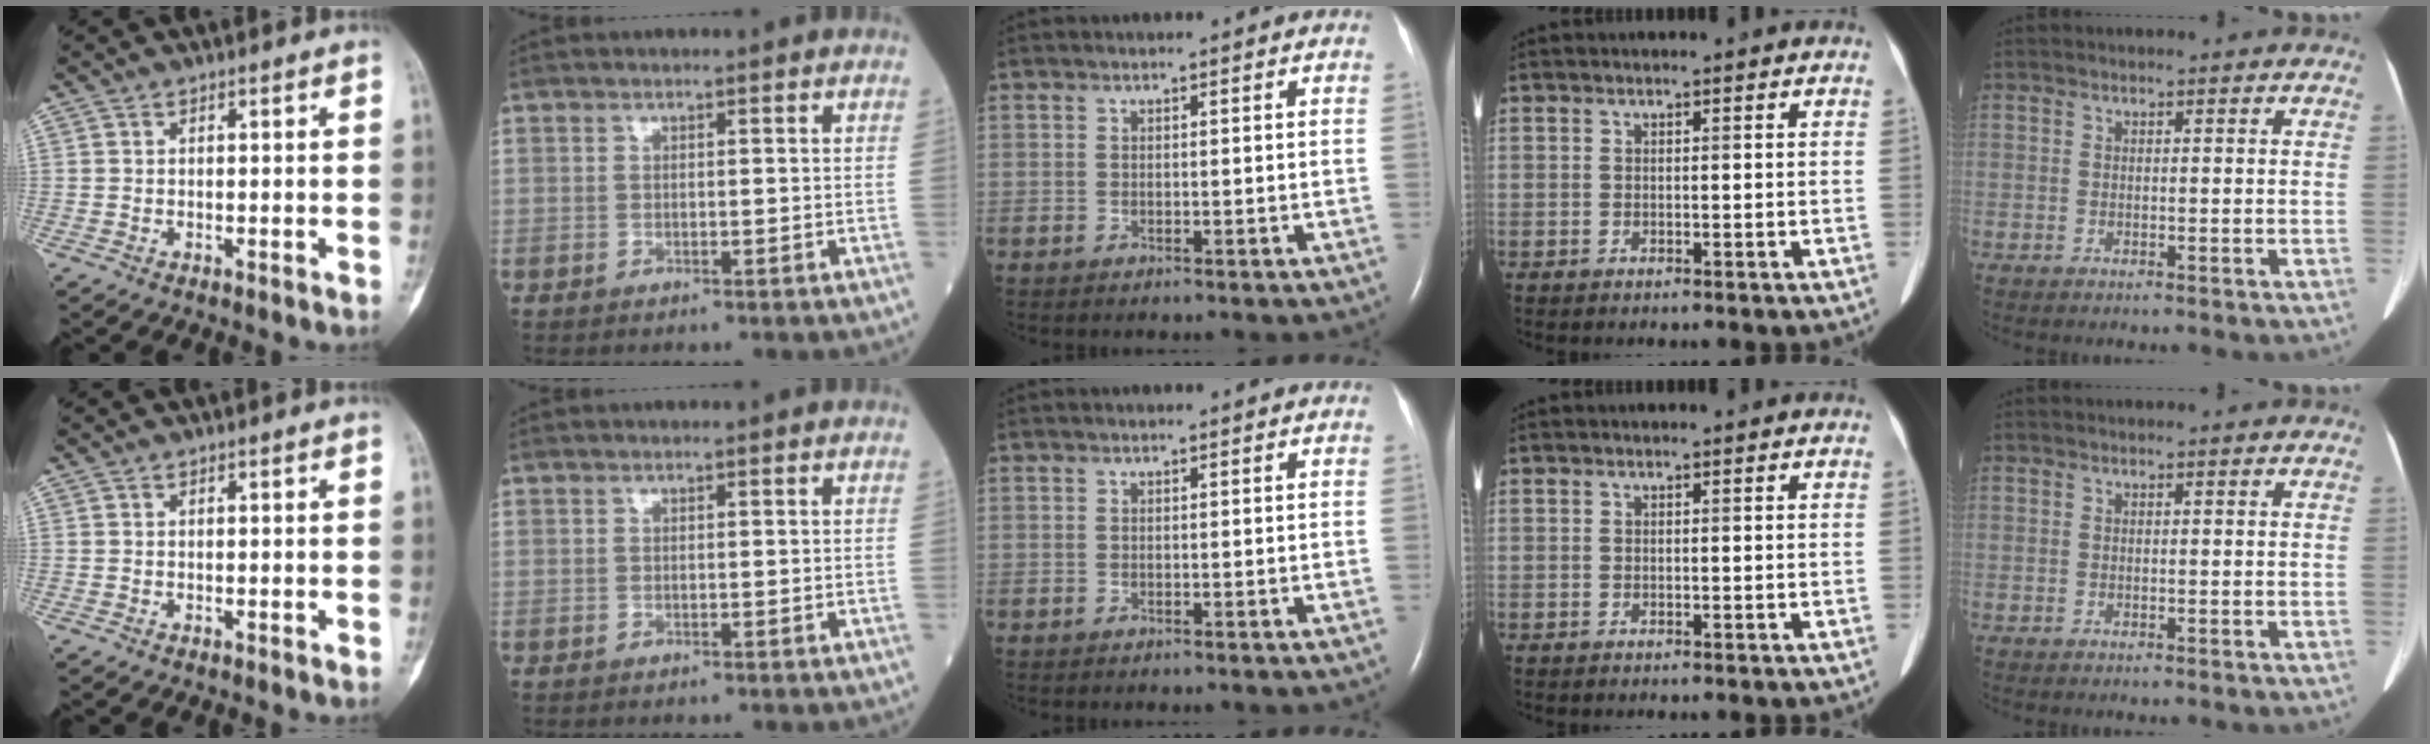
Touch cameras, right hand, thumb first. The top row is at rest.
{}